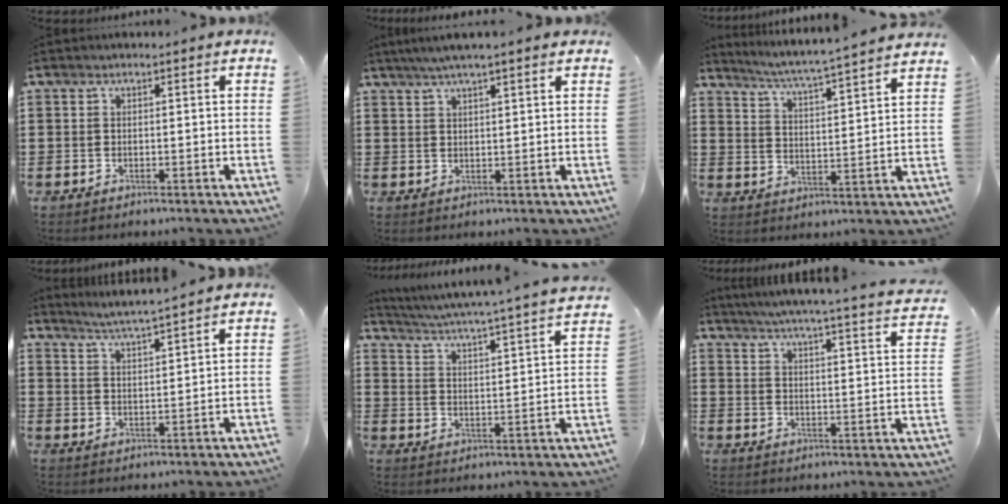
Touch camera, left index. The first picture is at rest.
{"total": 3.2, "force": [2.4, 0.3, 2.1], "torque": [-0.045, 0.003, 0.044]}
{"total": 4.6, "force": [4.2, -1.2, 1.5], "torque": [-0.049, -0.040, 0.065]}
{"total": 3.8, "force": [3.6, -0.9, 0.6], "torque": [-0.025, -0.019, 0.062]}
{"total": 4.0, "force": [3.6, -1.1, 1.5], "torque": [-0.047, -0.038, 0.050]}
{"total": 4.6, "force": [4.1, -0.9, 2.0], "torque": [-0.057, -0.037, 0.062]}